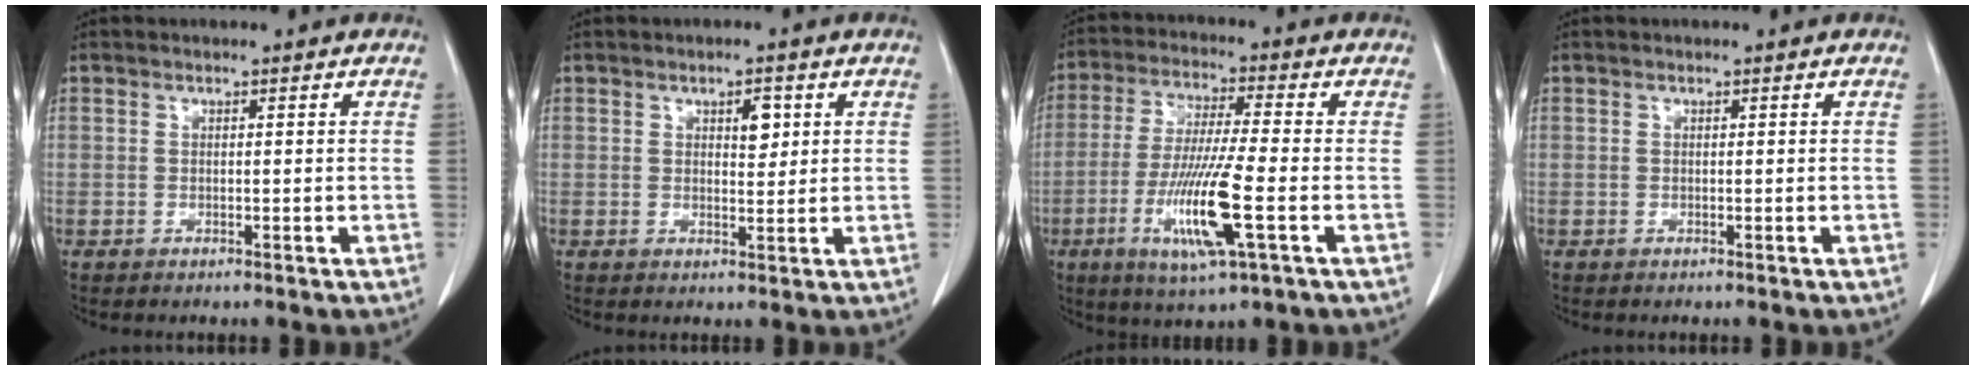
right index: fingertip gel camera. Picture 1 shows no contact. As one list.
[{"total": 3.0, "force": [1.1, 1.3, 2.4], "torque": [-0.035, -0.002, 0.018]}, {"total": 12.5, "force": [-3.8, 0.4, 11.9], "torque": [-0.234, -0.020, -0.071]}, {"total": 0.0}]